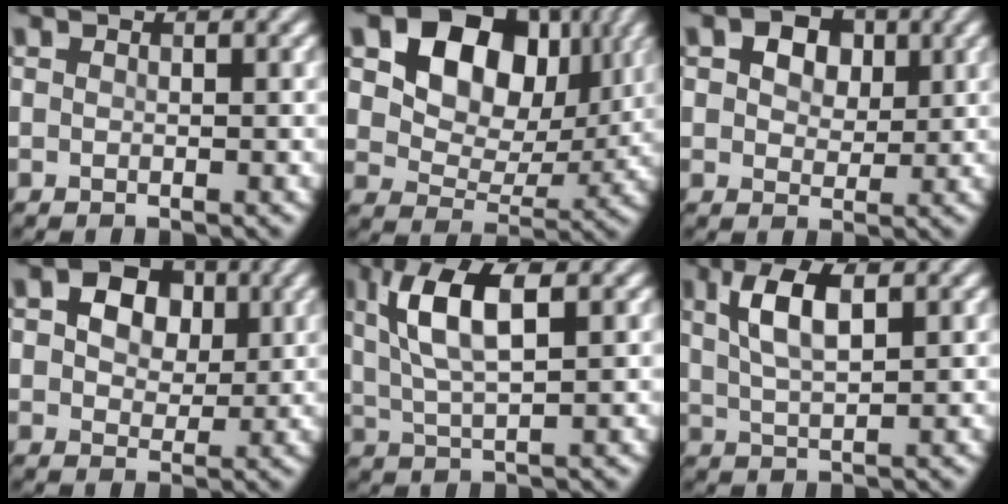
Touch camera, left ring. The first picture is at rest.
{"total": 12.4, "force": [4.9, 8.6, 7.5], "torque": [-0.138, 0.031, 0.077]}
{"total": 4.8, "force": [2.0, 3.3, 2.8], "torque": [-0.047, 0.004, 0.015]}
{"total": 5.0, "force": [1.5, 3.6, 3.1], "torque": [-0.050, 0.004, 0.011]}
{"total": 6.7, "force": [2.1, 2.3, 5.9], "torque": [-0.118, 0.010, 0.039]}
{"total": 4.8, "force": [1.9, 1.8, 4.1], "torque": [-0.083, 0.006, 0.035]}